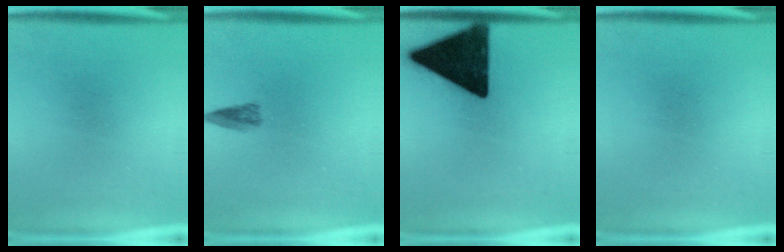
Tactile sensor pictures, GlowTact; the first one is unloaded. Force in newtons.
{"total": 2.0}
{"total": 18.0}
{"total": 0.0}